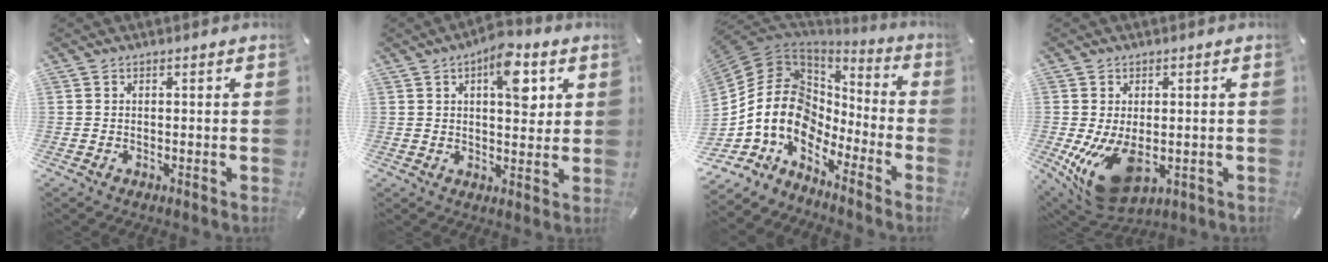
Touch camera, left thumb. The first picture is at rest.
{"total": 10.2, "force": [4.0, 5.0, 7.9], "torque": [-0.093, -0.018, 0.061]}
{"total": 14.4, "force": [-3.9, 10.9, 8.6], "torque": [-0.214, -0.006, -0.081]}
{"total": 12.0, "force": [-2.6, 7.4, 9.2], "torque": [-0.185, -0.007, -0.040]}